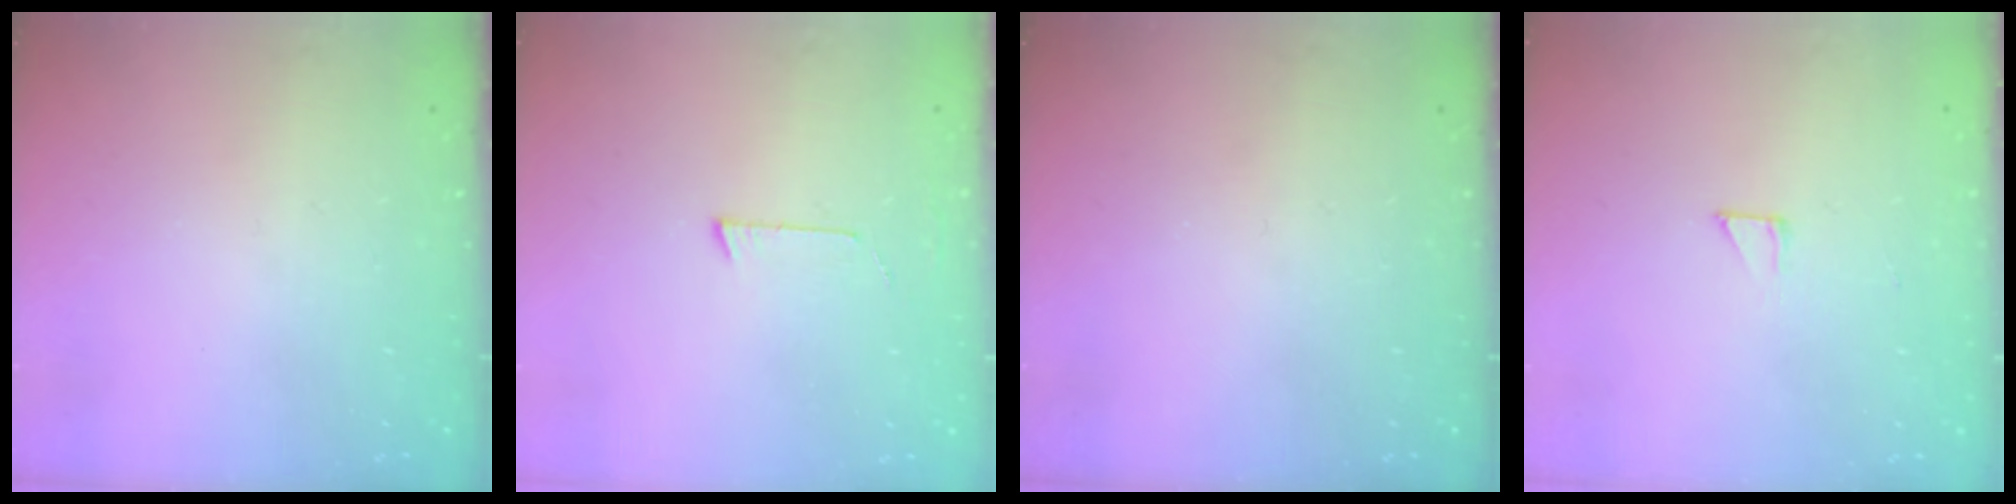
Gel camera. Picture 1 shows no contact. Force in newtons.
{"total": 2.7, "press": 2.7, "slide": 0.2}
{"total": 0.0}
{"total": 2.6, "press": 2.6, "slide": 0.1}